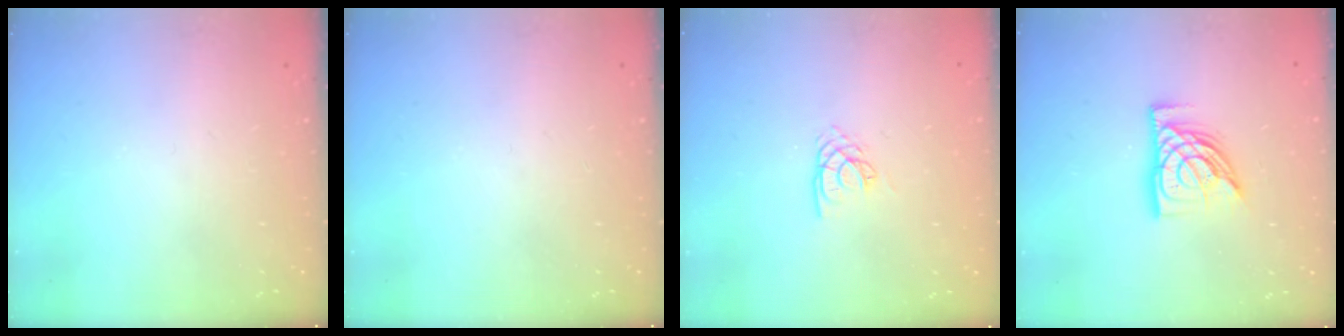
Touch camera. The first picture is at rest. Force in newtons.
{"total": 0.0}
{"total": 3.1, "press": 3.1, "slide": 0.2}
{"total": 11.3, "press": 11.3, "slide": 1.3}